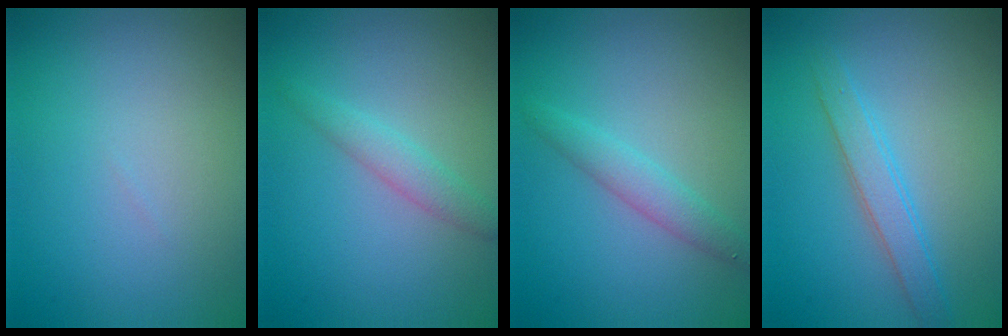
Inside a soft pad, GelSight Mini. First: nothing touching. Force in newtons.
{"total": 1.9, "press": 1.9, "slide": 0.2}
{"total": 2.1, "press": 2.1, "slide": 0.0}
{"total": 2.5, "press": 2.5, "slide": 0.2}